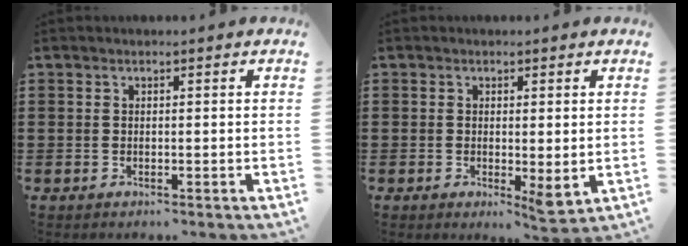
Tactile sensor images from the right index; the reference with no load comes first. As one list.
[{"total": 2.5, "force": [0.1, 0.7, 2.4], "torque": [-0.046, 0.000, 0.002]}]